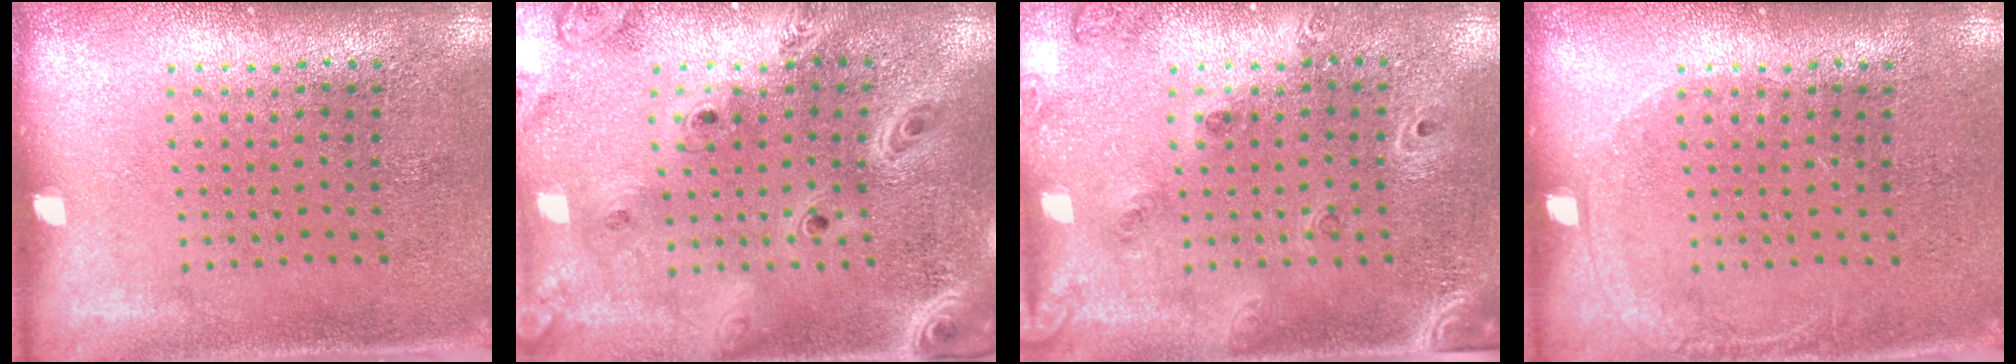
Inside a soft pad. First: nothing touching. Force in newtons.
{"total": 3.2, "press": 2.6, "slide": 1.8}
{"total": 1.5, "press": 1.4, "slide": 0.6}
{"total": 0.9, "press": 0.8, "slide": 0.2}